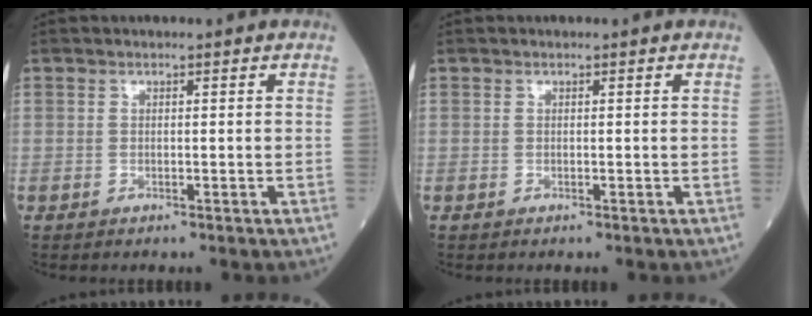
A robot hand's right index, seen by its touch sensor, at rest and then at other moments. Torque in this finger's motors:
{"motor_torque": [0.00, 0.00, 0.00, 0.00]}